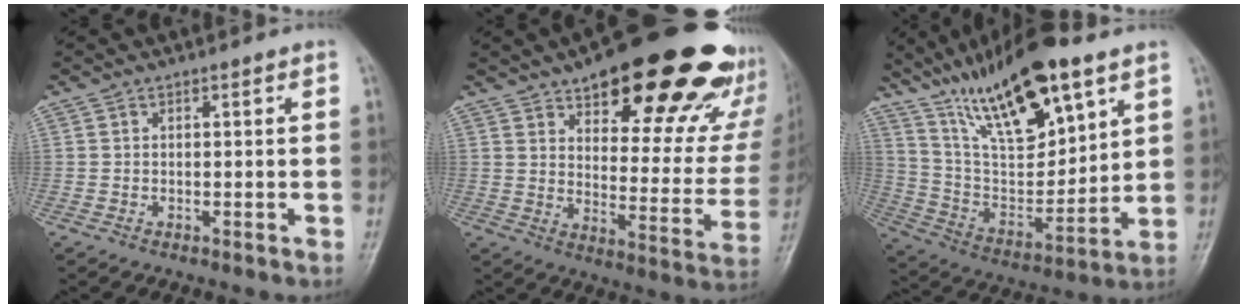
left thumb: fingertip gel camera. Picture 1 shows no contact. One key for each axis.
{"total": 30.1, "fx": 19.2, "fy": 11.5, "fz": 20.1, "tx": -0.236, "ty": -0.070, "tz": 0.260}
{"total": 22.4, "fx": 13.6, "fy": 7.4, "fz": 16.1, "tx": -0.253, "ty": -0.045, "tz": 0.255}